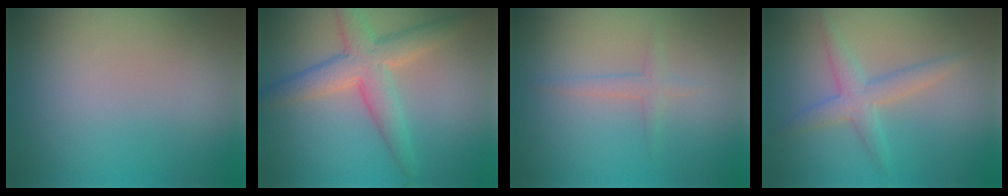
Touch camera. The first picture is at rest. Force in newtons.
{"total": 4.9, "press": 4.9, "slide": 0.1}
{"total": 1.3, "press": 1.3, "slide": 0.1}
{"total": 3.0, "press": 3.0, "slide": 0.2}